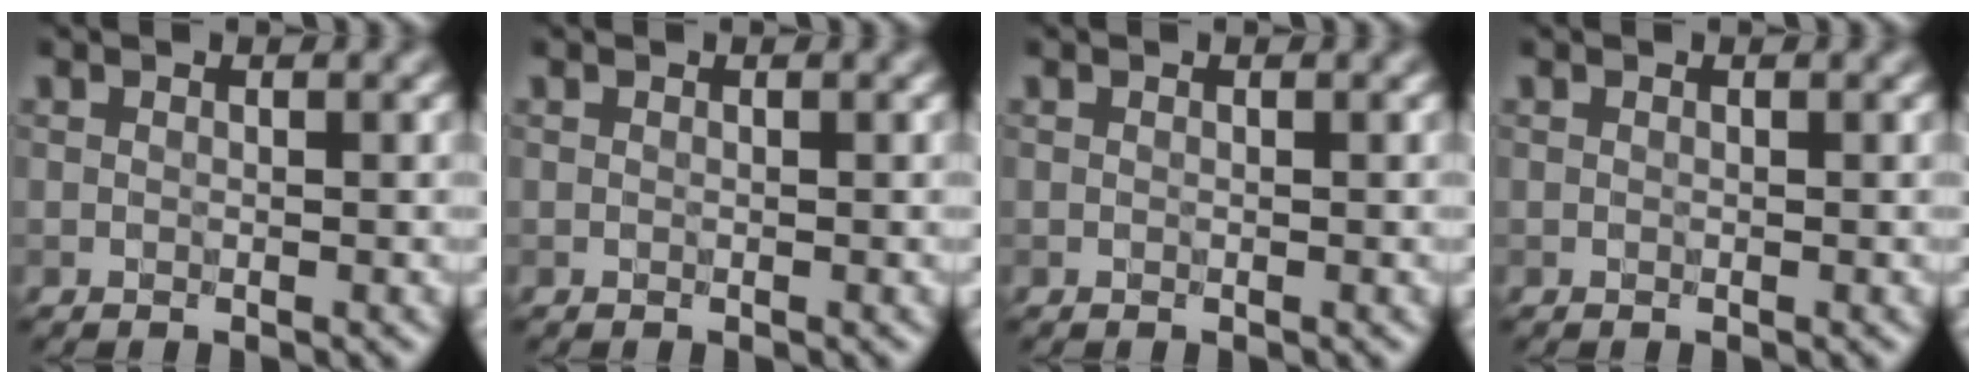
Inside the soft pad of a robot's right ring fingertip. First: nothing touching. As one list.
[{"total": 0.0}, {"total": 0.0}, {"total": 0.0}]